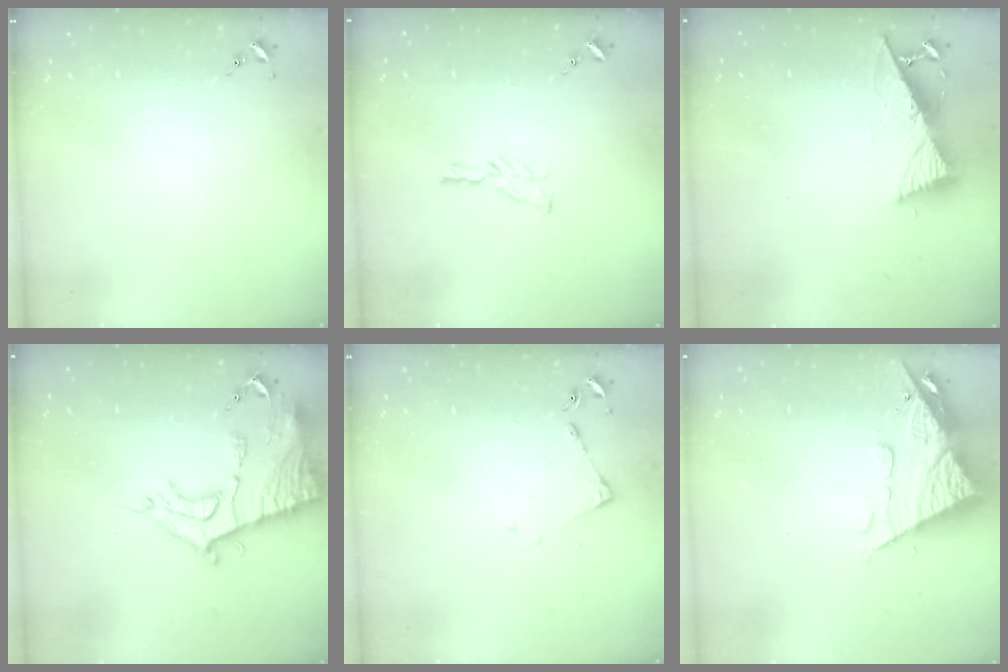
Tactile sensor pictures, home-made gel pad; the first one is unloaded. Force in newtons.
{"total": 5.8, "press": 5.8, "slide": 0.5}
{"total": 10.6, "press": 10.5, "slide": 1.2}
{"total": 16.6, "press": 16.5, "slide": 1.5}
{"total": 4.1, "press": 4.1, "slide": 0.5}
{"total": 13.0, "press": 12.9, "slide": 1.4}